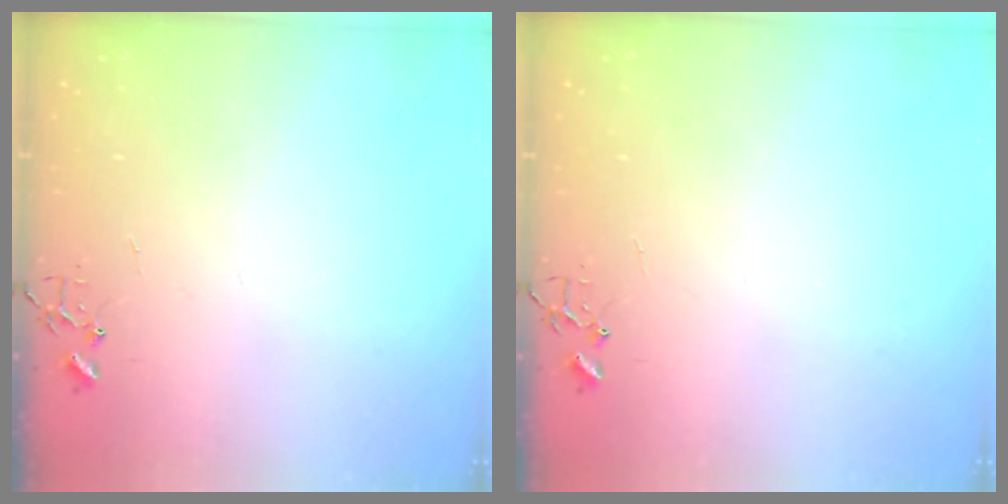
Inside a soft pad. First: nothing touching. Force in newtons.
{"total": 0.0}